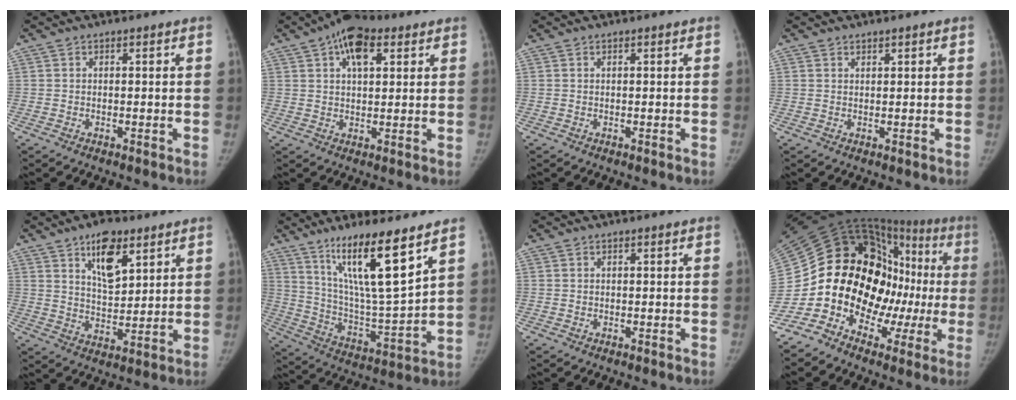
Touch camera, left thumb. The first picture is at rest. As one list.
[{"total": 9.7, "force": [4.4, 5.1, 6.9], "torque": [-0.092, 0.004, 0.065]}, {"total": 0.0}, {"total": 0.7, "force": [0.5, 0.3, 0.2], "torque": [-0.002, -0.004, 0.009]}, {"total": 10.1, "force": [5.5, 4.9, 7.0], "torque": [-0.087, -0.033, 0.094]}, {"total": 18.0, "force": [11.2, 2.4, 13.9], "torque": [-0.233, -0.070, 0.208]}, {"total": 0.0}, {"total": 27.3, "force": [-4.9, 17.8, 20.2], "torque": [-0.314, 0.110, -0.080]}]